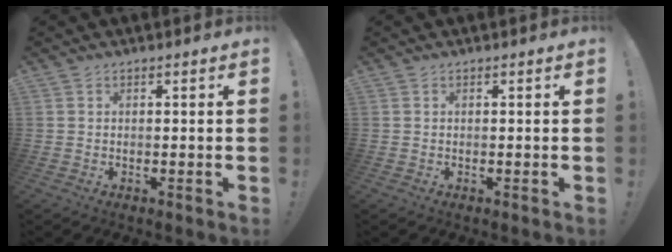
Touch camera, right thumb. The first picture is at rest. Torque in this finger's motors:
{"motor_torque": [-0.18, 0.28, -0.14, 0.06, 0.01]}